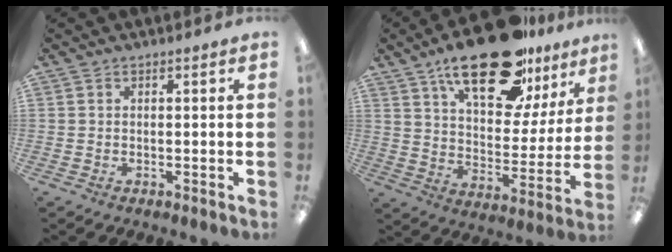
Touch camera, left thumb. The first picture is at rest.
{"total": 24.7, "force": [16.9, 9.8, 15.1], "torque": [-0.236, -0.096, 0.284]}